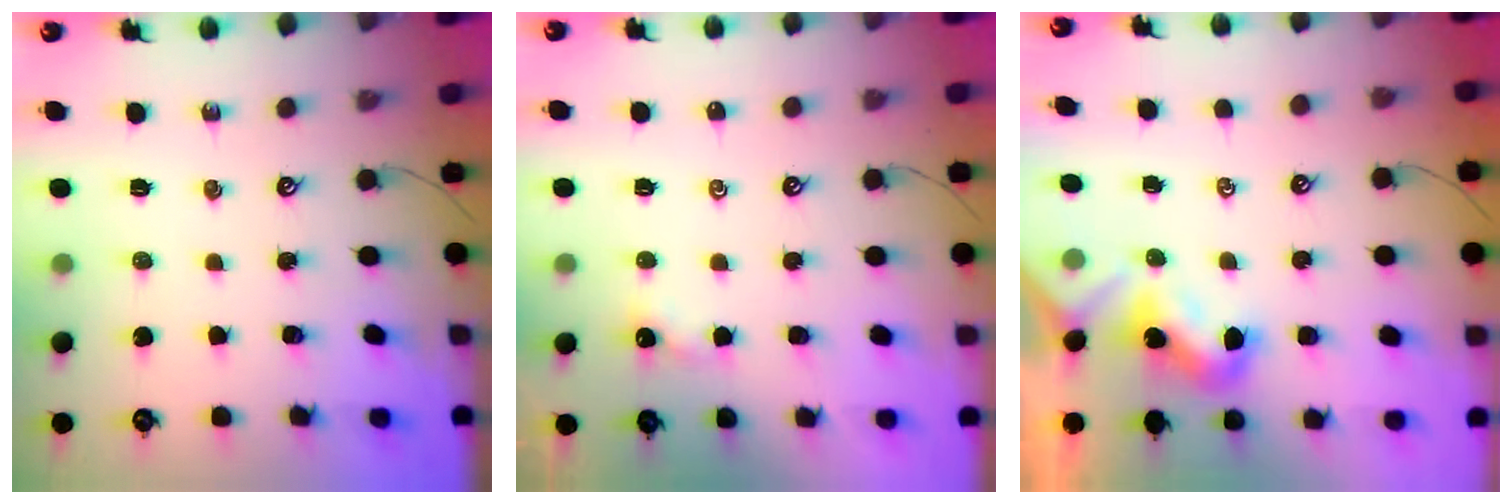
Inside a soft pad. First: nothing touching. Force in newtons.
{"total": 0.7, "press": 0.7, "slide": 0.2}
{"total": 1.7, "press": 1.7, "slide": 0.1}